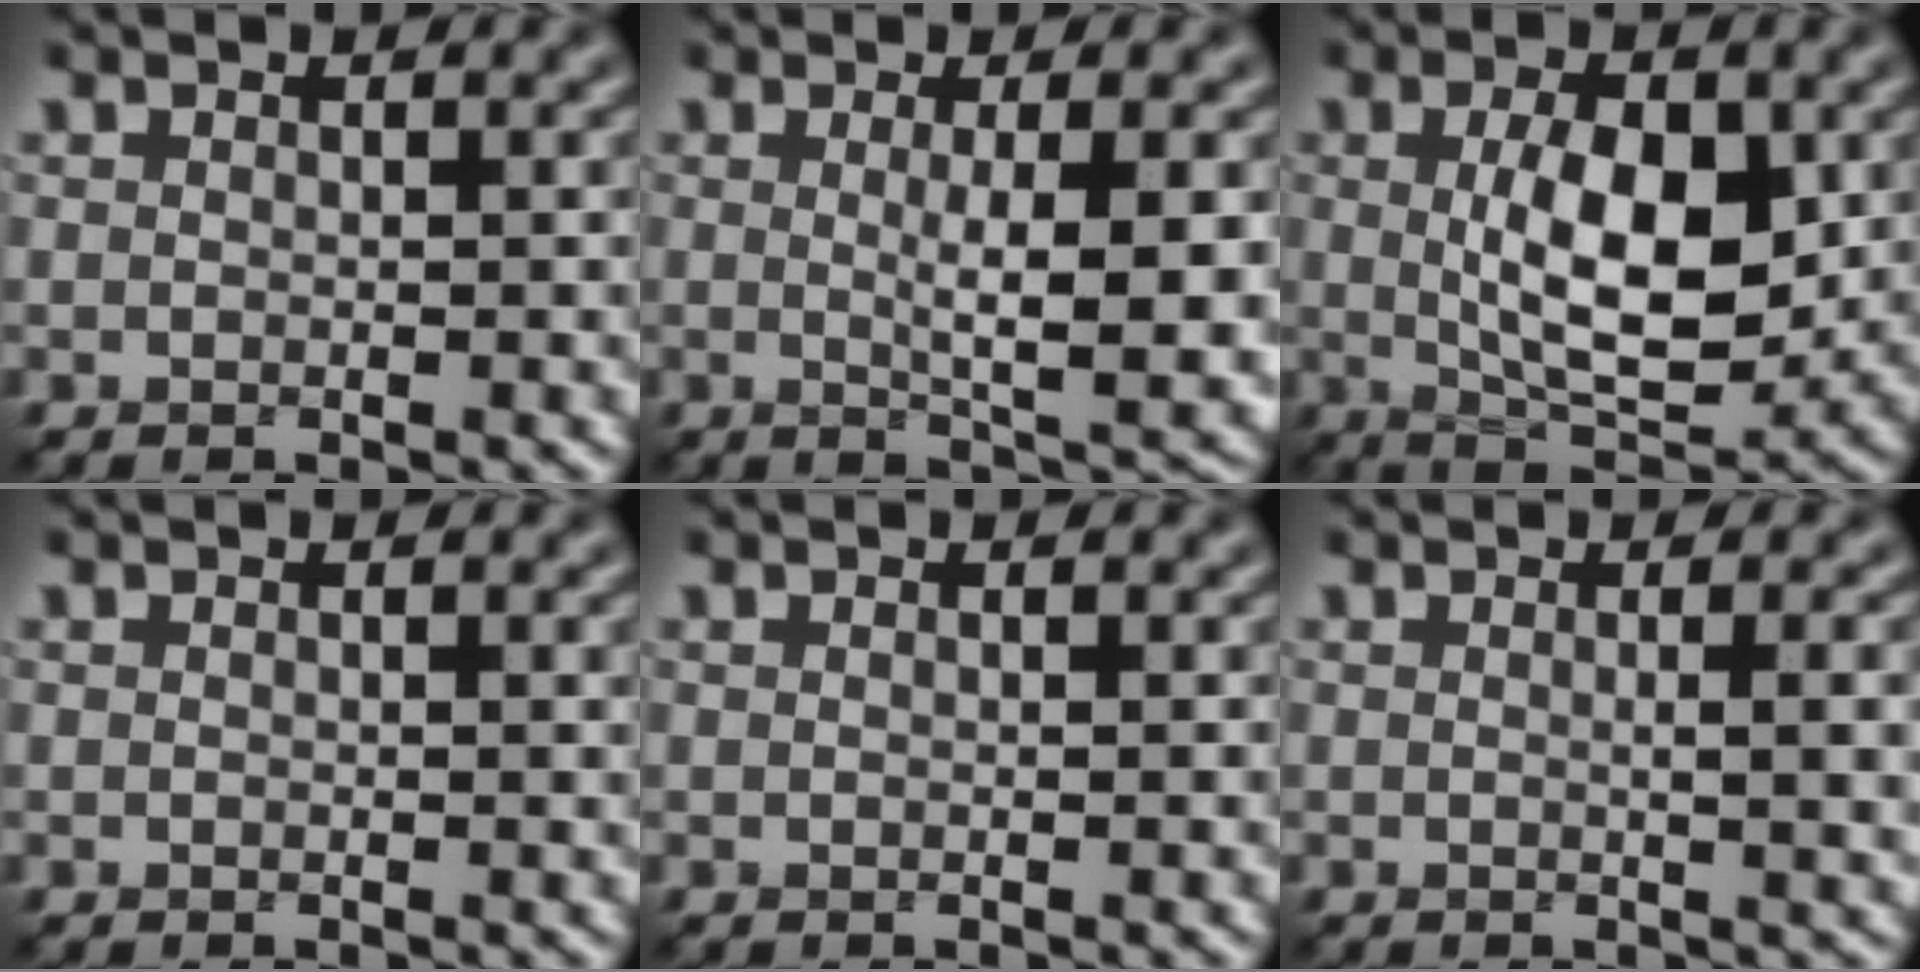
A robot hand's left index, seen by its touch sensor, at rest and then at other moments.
{"total": 5.3, "force": [0.1, 0.8, 5.2], "torque": [-0.081, -0.004, 0.008]}
{"total": 7.6, "force": [0.6, 3.4, 6.8], "torque": [-0.119, -0.002, 0.014]}
{"total": 0.7, "force": [0.1, 0.2, 0.6], "torque": [-0.012, 0.001, 0.002]}
{"total": 0.0}
{"total": 2.9, "force": [0.2, 0.5, 2.8], "torque": [-0.037, 0.006, 0.001]}